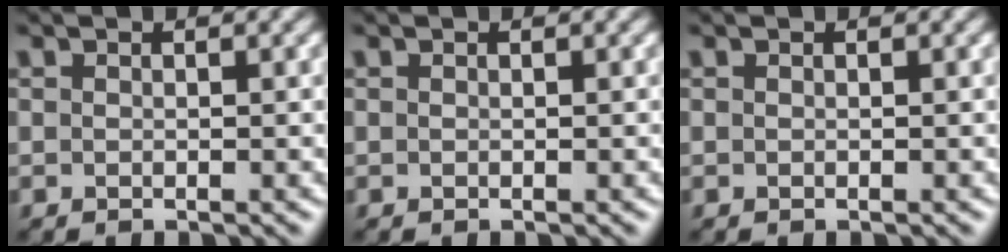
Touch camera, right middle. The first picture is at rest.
{"total": 0.0}
{"total": 0.0}